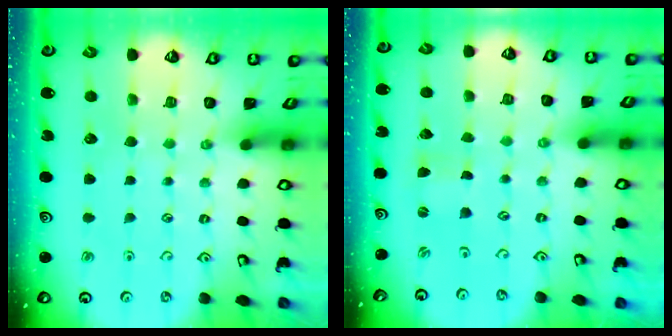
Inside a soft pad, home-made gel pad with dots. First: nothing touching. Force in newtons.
{"total": 0.0}